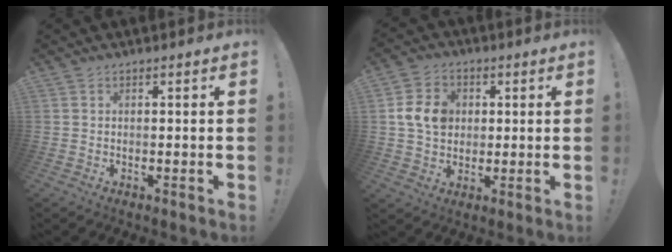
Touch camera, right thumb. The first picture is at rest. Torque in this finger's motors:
{"motor_torque": [-0.21, 0.29, 0.02, -0.03, 0.00]}